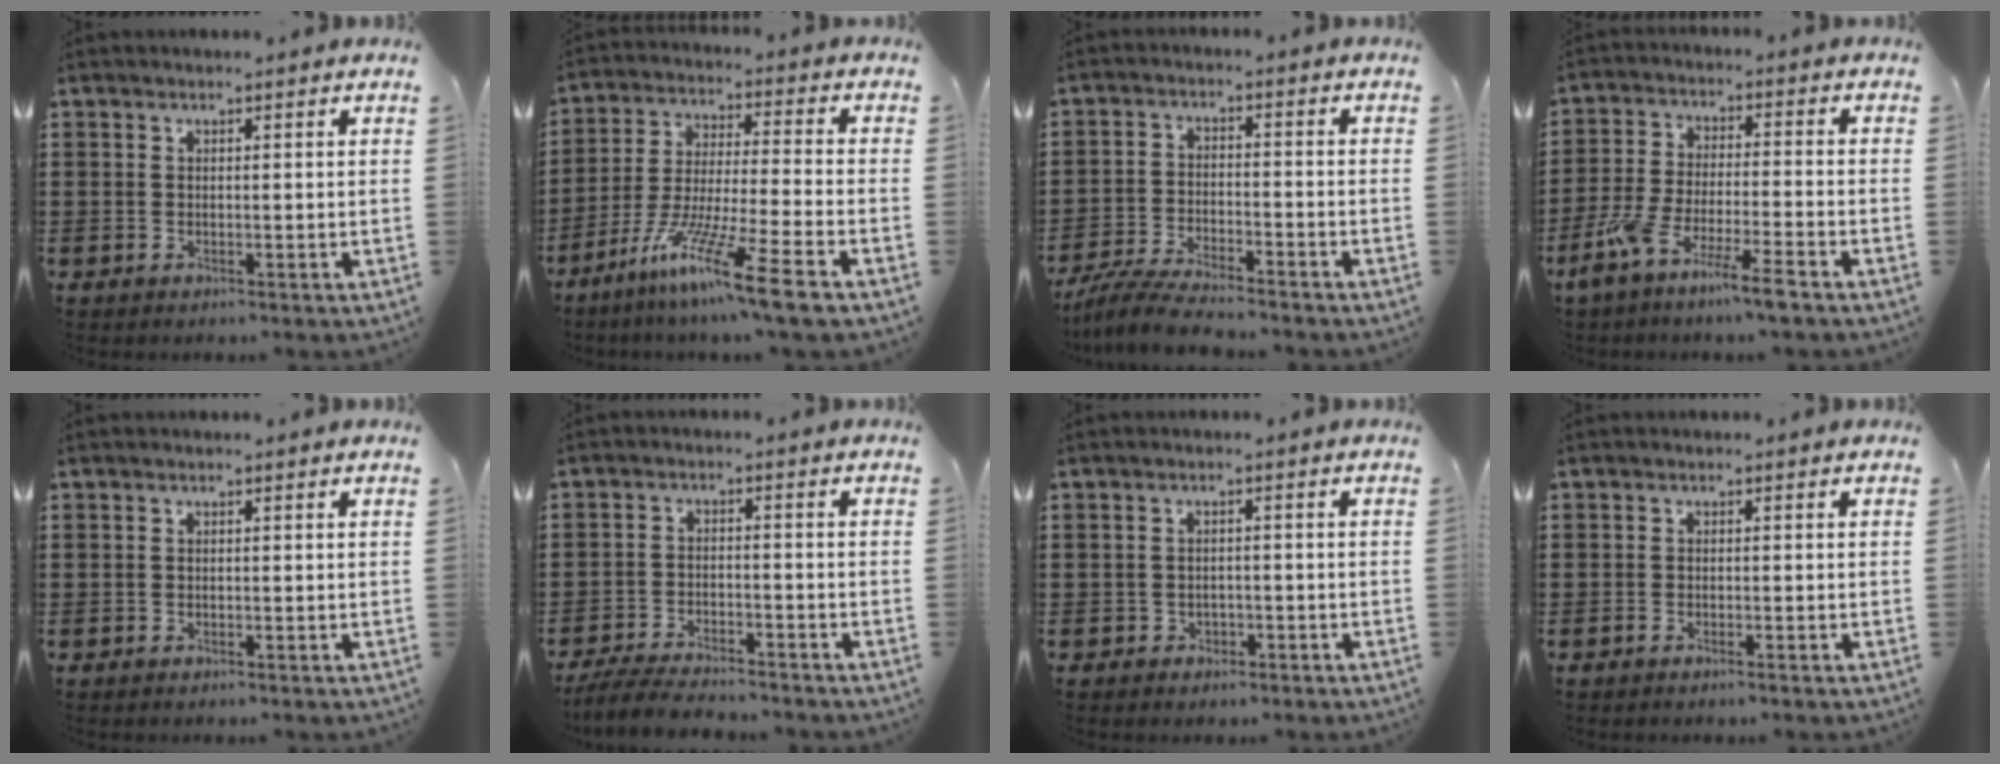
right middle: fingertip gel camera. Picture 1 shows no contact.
{"total": 12.2, "force": [-8.7, -0.2, 8.6], "torque": [-0.172, -0.001, -0.170]}
{"total": 5.7, "force": [-5.3, 0.3, 1.9], "torque": [-0.052, -0.009, -0.106]}
{"total": 7.8, "force": [-6.2, -0.1, 4.7], "torque": [-0.108, -0.015, -0.122]}
{"total": 0.0}
{"total": 5.1, "force": [-4.8, 0.5, 1.6], "torque": [-0.039, -0.005, -0.096]}
{"total": 1.2, "force": [-0.9, 0.7, 0.1], "torque": [-0.010, -0.001, -0.021]}
{"total": 0.7, "force": [-0.6, 0.1, 0.4], "torque": [-0.009, -0.003, -0.012]}